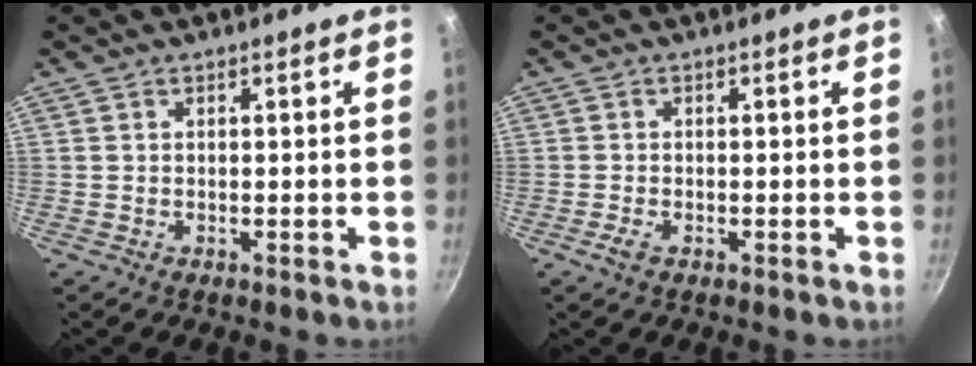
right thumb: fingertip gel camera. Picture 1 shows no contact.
{"total": 1.8, "force": [-0.9, 0.9, 1.3], "torque": [-0.031, 0.003, -0.019]}